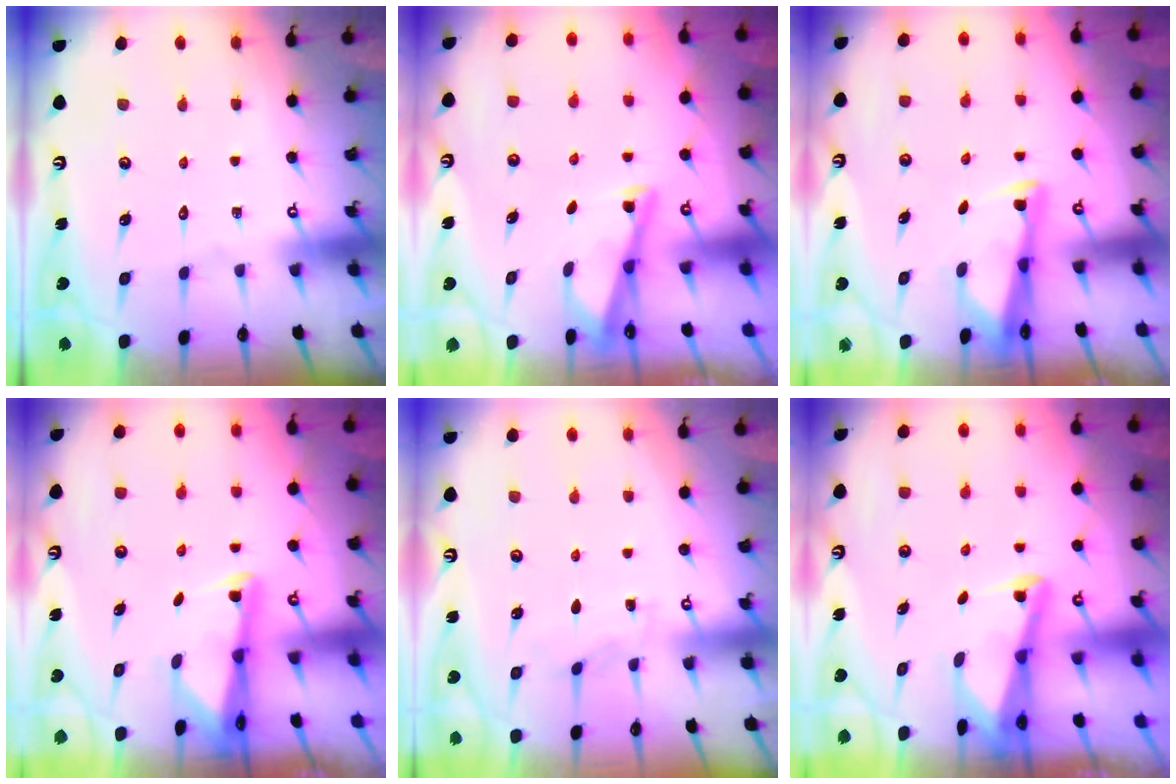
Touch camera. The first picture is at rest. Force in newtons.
{"total": 2.9, "press": 2.9, "slide": 0.2}
{"total": 3.0, "press": 2.9, "slide": 0.4}
{"total": 2.1, "press": 2.1, "slide": 0.4}
{"total": 2.8, "press": 2.8, "slide": 0.3}
{"total": 2.6, "press": 2.5, "slide": 0.6}